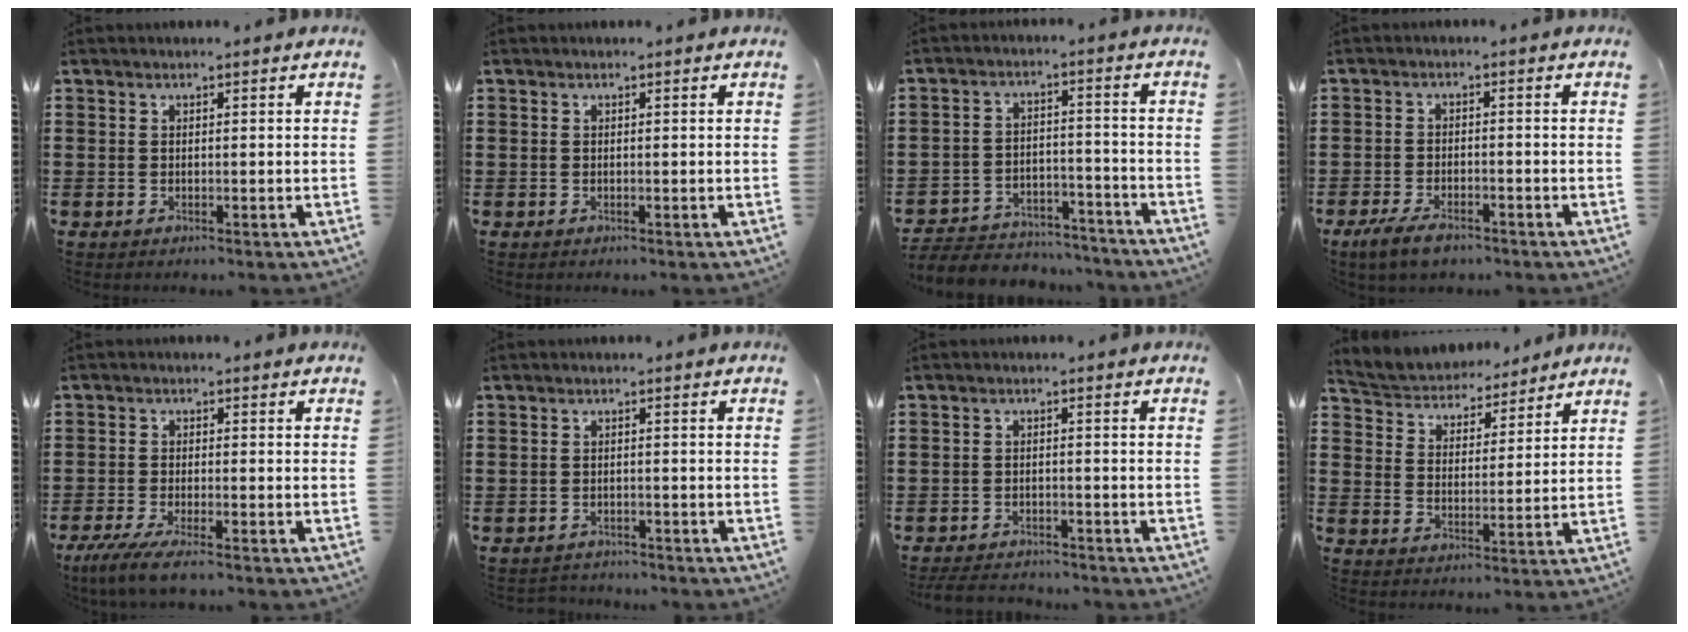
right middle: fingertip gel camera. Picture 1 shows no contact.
{"total": 0.0}
{"total": 5.2, "force": [-5.0, 1.2, 0.5], "torque": [-0.017, 0.010, -0.102]}
{"total": 3.8, "force": [-2.8, 1.4, 2.1], "torque": [-0.050, 0.000, -0.054]}
{"total": 4.3, "force": [-3.5, 0.1, 2.6], "torque": [-0.065, -0.020, -0.068]}
{"total": 1.6, "force": [-1.5, 0.2, -0.1], "torque": [-0.006, -0.002, -0.034]}
{"total": 2.7, "force": [-2.7, 0.3, 0.2], "torque": [-0.008, -0.002, -0.055]}
{"total": 4.7, "force": [4.5, 1.4, -0.7], "torque": [-0.017, -0.032, 0.076]}